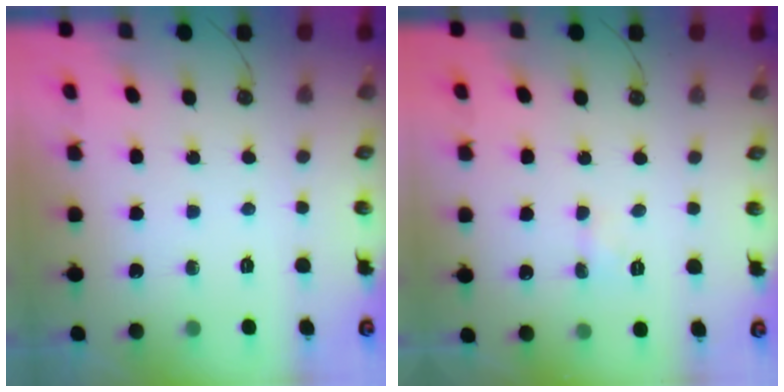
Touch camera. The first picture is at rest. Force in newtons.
{"total": 1.3, "press": 1.2, "slide": 0.4}